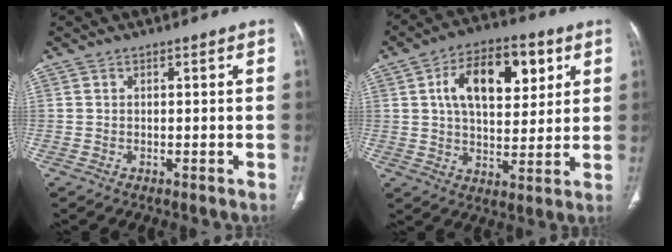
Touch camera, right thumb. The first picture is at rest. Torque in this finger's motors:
{"motor_torque": [-0.18, 0.72, 0.23, 0.09, 0.11]}